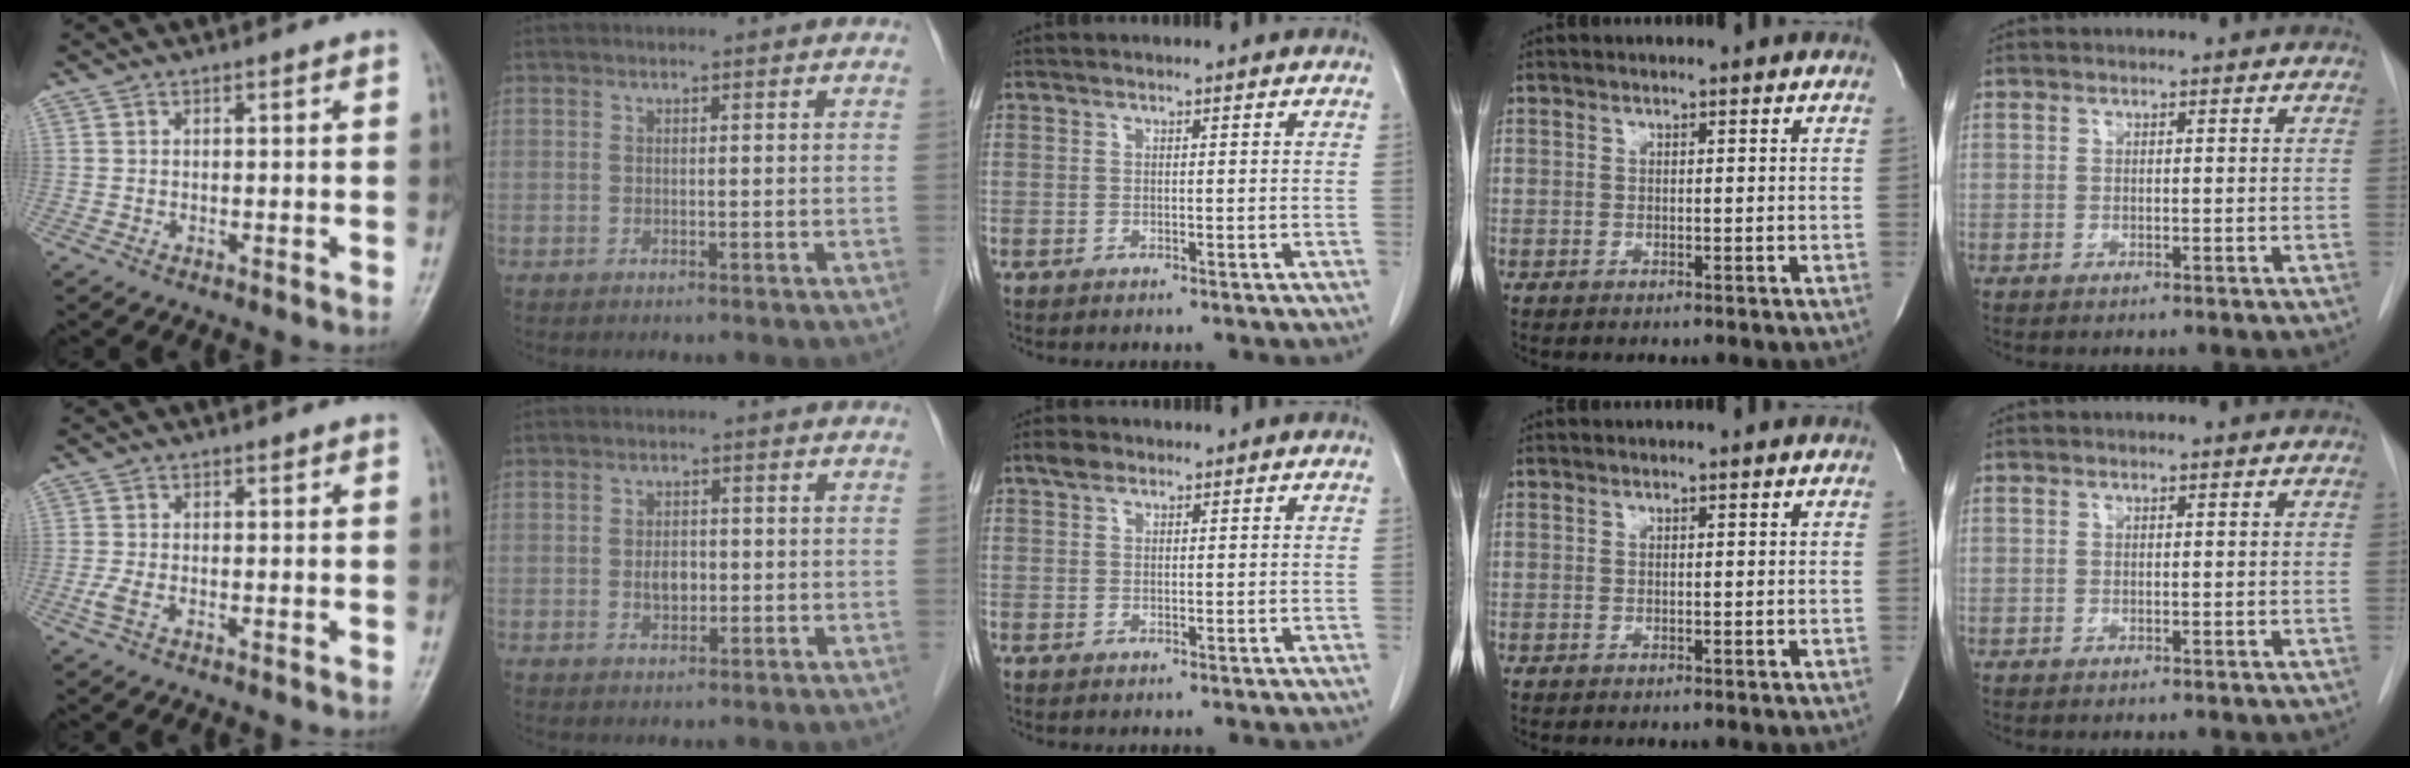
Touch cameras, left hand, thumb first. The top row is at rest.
{"thumb": {"total": 1.9, "force": [-0.8, 0.9, 1.5], "torque": [-0.039, -0.002, -0.016]}, "index": {"total": 2.6, "force": [-0.4, 1.6, 2.0], "torque": [-0.035, 0.001, -0.003]}, "middle": {"total": 1.7, "force": [1.2, 0.9, 0.8], "torque": [-0.020, 0.009, 0.022]}}